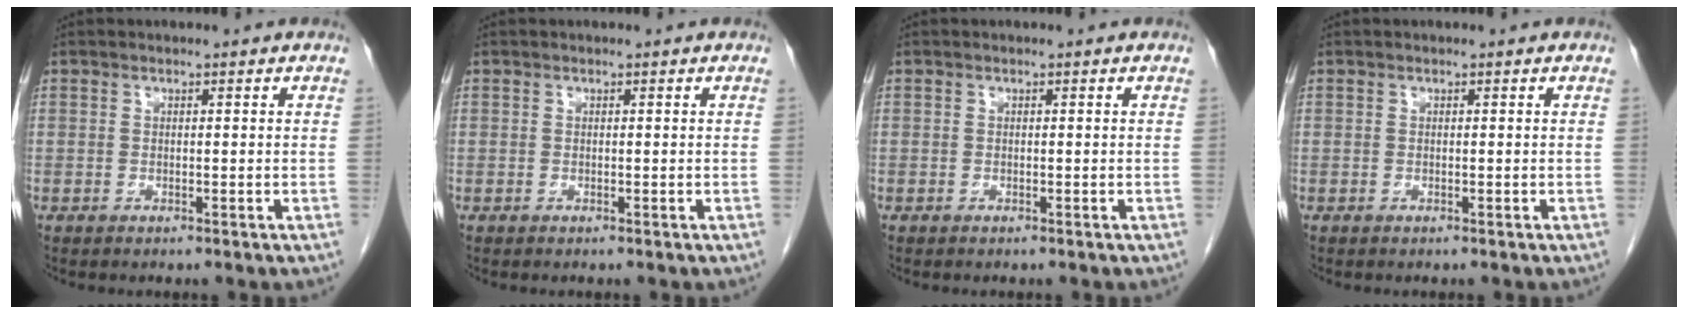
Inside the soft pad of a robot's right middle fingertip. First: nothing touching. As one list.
[{"total": 0.0}, {"total": 0.0}, {"total": 0.0}]